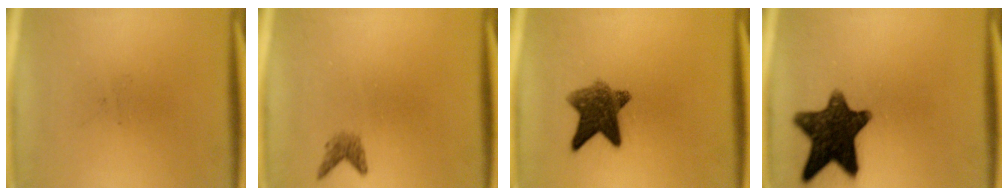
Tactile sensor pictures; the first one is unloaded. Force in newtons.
{"total": 1.5}
{"total": 7.9}
{"total": 13.4}